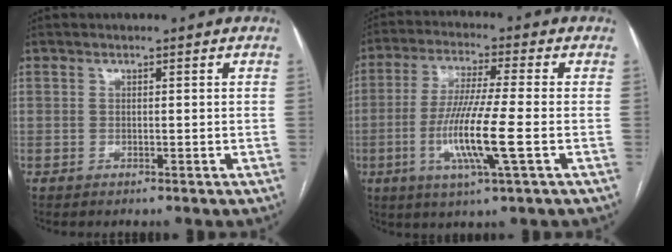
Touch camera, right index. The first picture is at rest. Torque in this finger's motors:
{"motor_torque": [1.51, -0.13, 0.43, 0.20]}